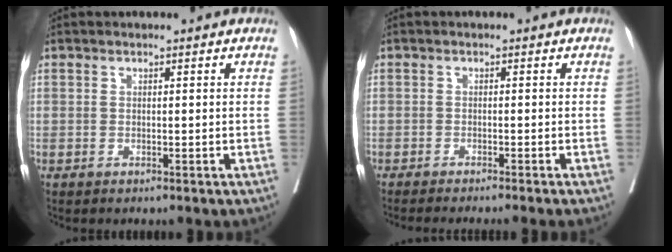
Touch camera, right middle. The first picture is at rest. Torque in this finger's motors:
{"motor_torque": [0.38, -0.44, 0.12, 0.05]}